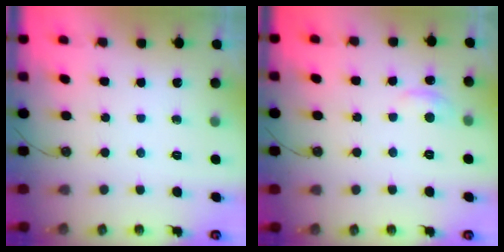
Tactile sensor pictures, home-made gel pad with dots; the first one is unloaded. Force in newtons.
{"total": 1.0, "press": 0.7, "slide": 0.8}